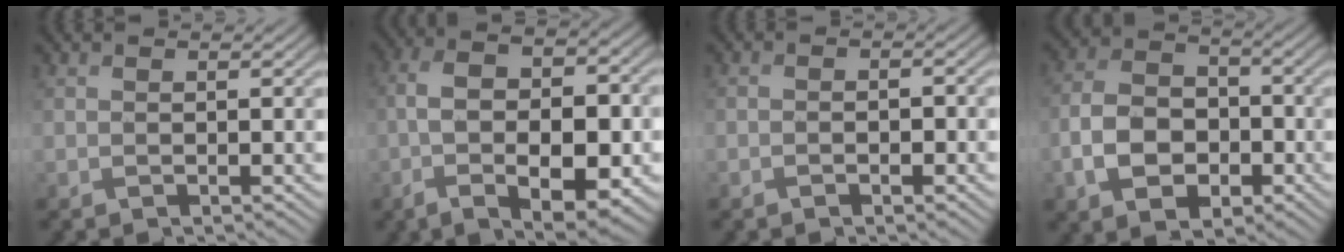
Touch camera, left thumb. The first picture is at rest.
{"total": 12.3, "force": [-3.1, 6.0, 10.2], "torque": [-0.183, -0.015, -0.042]}
{"total": 2.1, "force": [-1.1, 1.3, 1.3], "torque": [-0.018, 0.001, -0.013]}
{"total": 7.5, "force": [-3.2, 5.3, 4.2], "torque": [-0.080, -0.005, -0.068]}